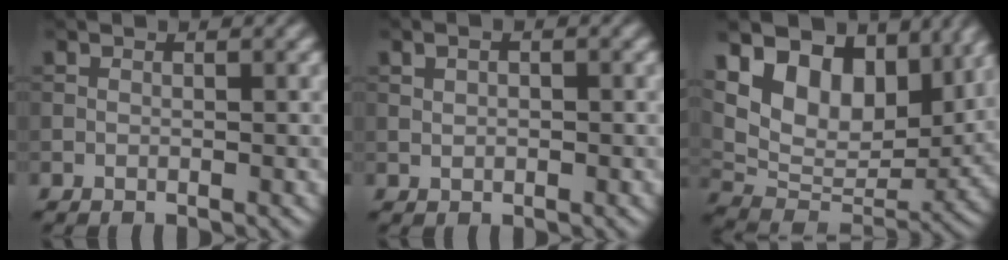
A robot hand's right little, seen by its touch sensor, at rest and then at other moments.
{"total": 1.3, "force": [0.3, 0.8, 1.0], "torque": [-0.018, 0.002, 0.007]}
{"total": 12.9, "force": [6.5, 7.9, 7.8], "torque": [-0.149, 0.017, 0.112]}